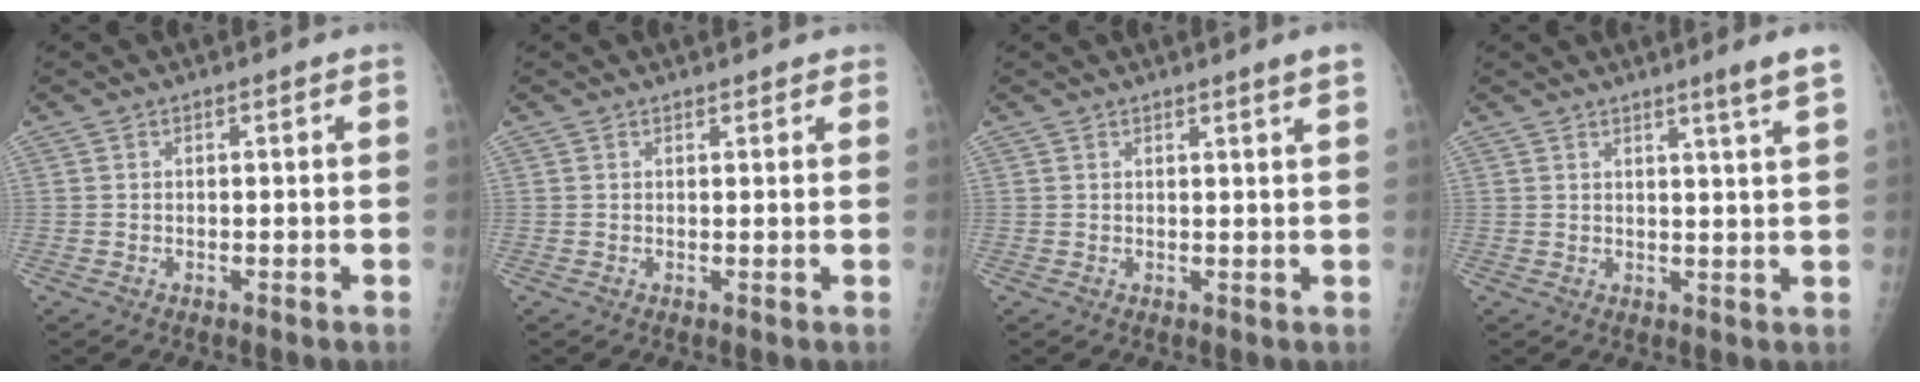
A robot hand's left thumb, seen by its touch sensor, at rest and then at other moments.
{"total": 1.4, "force": [1.2, 0.6, 0.3], "torque": [0.007, -0.002, 0.013]}
{"total": 2.0, "force": [1.4, -0.5, 1.3], "torque": [-0.016, -0.011, 0.020]}
{"total": 4.4, "force": [2.9, -1.0, 3.2], "torque": [-0.045, -0.025, 0.042]}